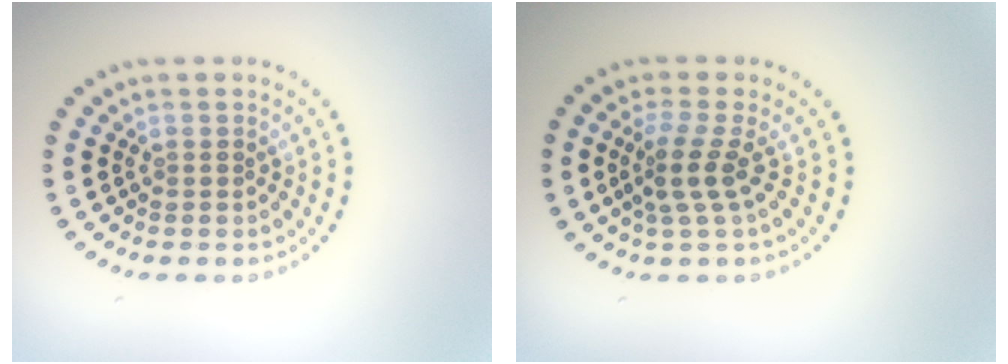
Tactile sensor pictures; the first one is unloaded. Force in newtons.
{"total": 2.6, "press": 1.9, "slide": 1.9}